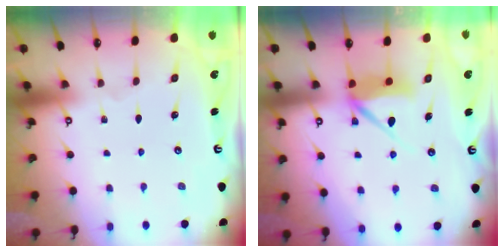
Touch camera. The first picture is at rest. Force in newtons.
{"total": 7.9, "press": 7.9, "slide": 0.9}